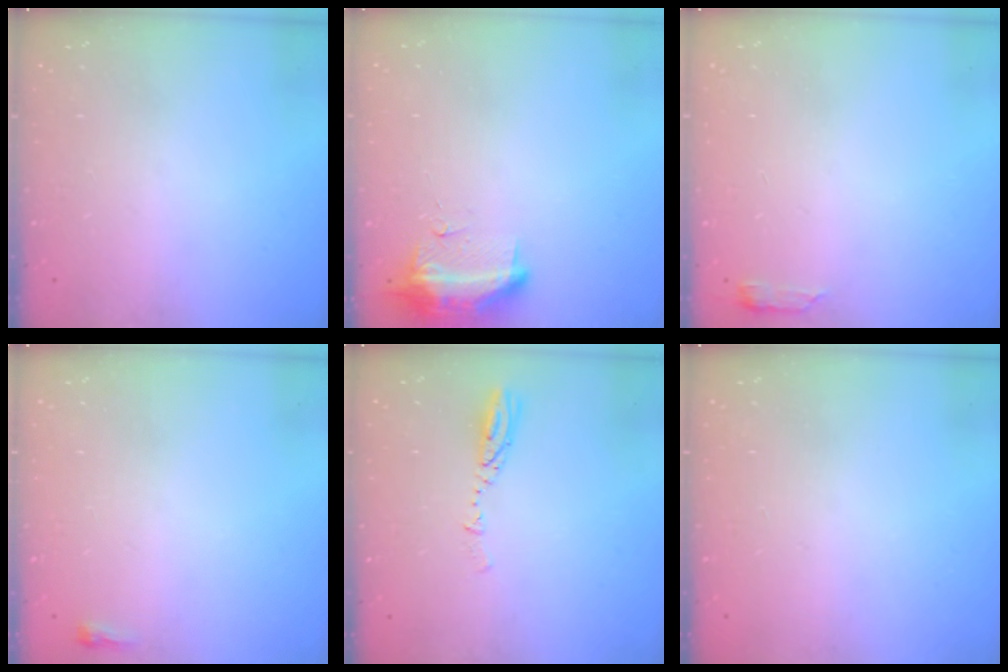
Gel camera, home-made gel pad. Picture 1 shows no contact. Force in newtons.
{"total": 19.3, "press": 12.1, "slide": 15.1}
{"total": 2.9, "press": 2.8, "slide": 0.6}
{"total": 2.4, "press": 2.4, "slide": 0.6}
{"total": 3.6, "press": 3.5, "slide": 0.4}
{"total": 0.0}